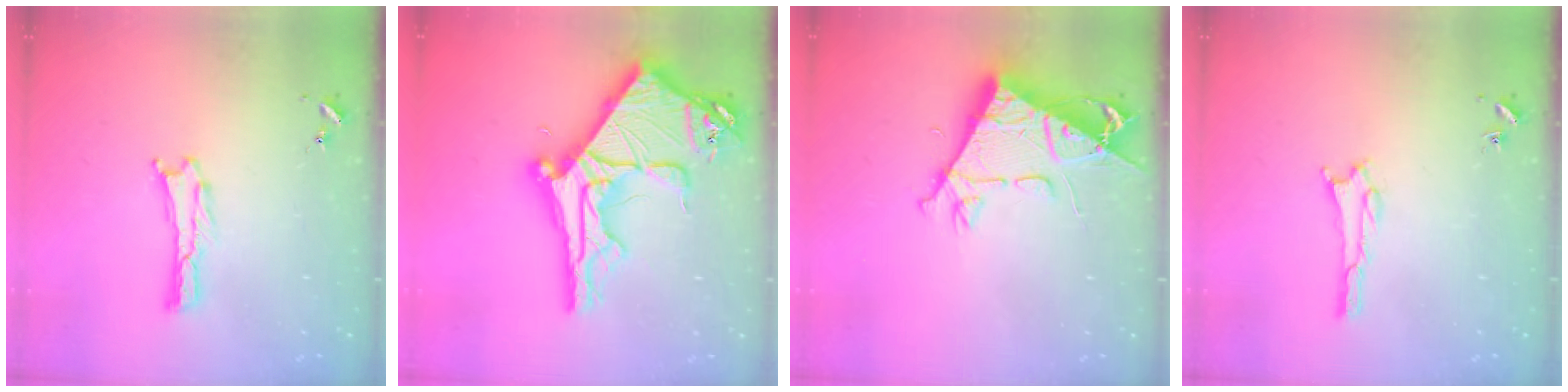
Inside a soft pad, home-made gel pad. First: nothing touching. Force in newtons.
{"total": 13.5, "press": 13.4, "slide": 1.4}
{"total": 9.7, "press": 9.6, "slide": 1.4}
{"total": 1.6, "press": 1.6, "slide": 0.1}